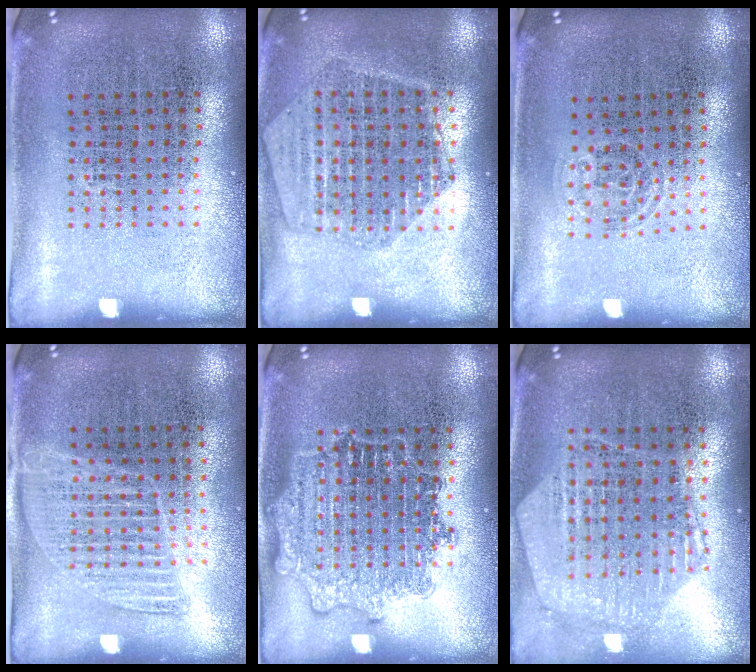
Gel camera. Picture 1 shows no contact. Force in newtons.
{"total": 1.7, "press": 1.6, "slide": 0.5}
{"total": 0.9, "press": 0.7, "slide": 0.6}
{"total": 1.3, "press": 1.1, "slide": 0.6}
{"total": 2.8, "press": 2.8, "slide": 0.5}
{"total": 1.2, "press": 1.2, "slide": 0.2}